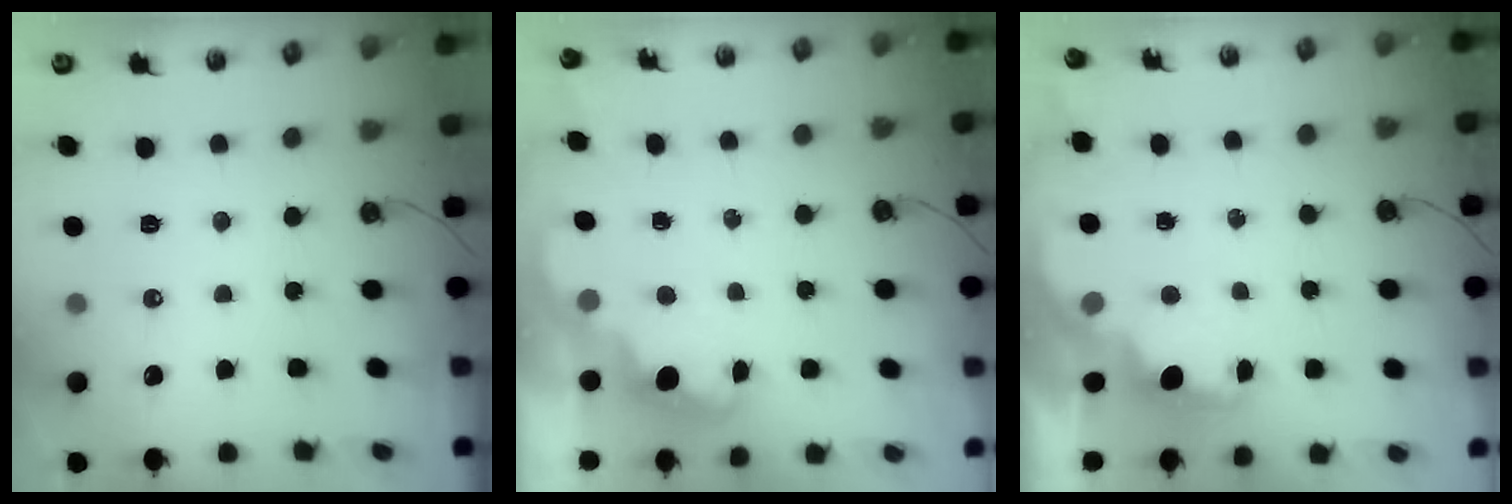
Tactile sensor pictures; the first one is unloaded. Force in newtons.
{"total": 2.0, "press": 1.9, "slide": 0.6}
{"total": 2.7, "press": 2.6, "slide": 0.6}